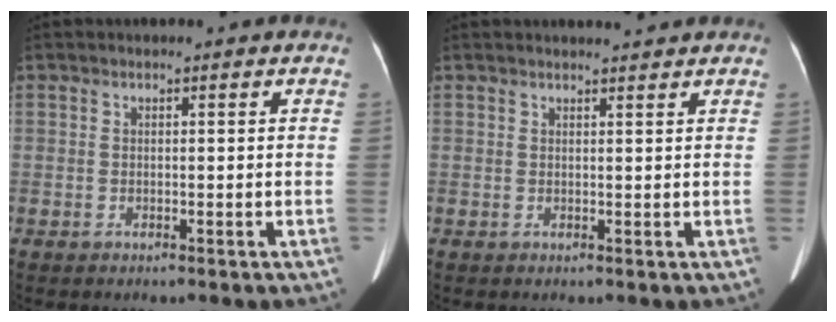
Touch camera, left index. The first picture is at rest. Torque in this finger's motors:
{"motor_torque": [0.30, -0.39, -0.02, 0.03]}